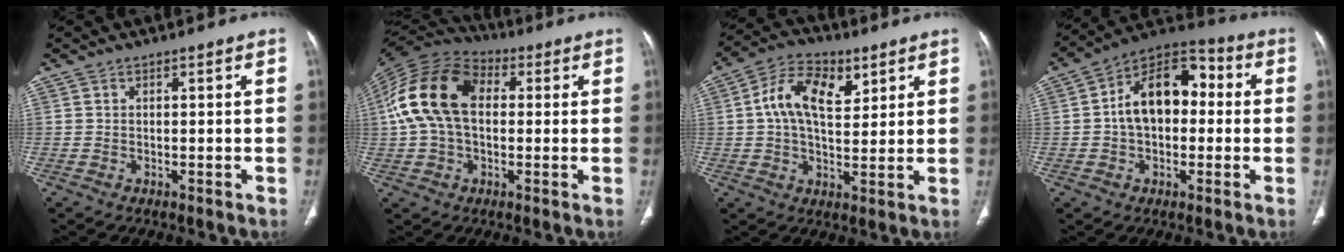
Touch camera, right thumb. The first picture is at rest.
{"total": 16.4, "force": [1.9, 10.8, 12.3], "torque": [-0.238, 0.037, 0.026]}
{"total": 11.8, "force": [3.9, 7.0, 8.7], "torque": [-0.131, 0.001, 0.061]}
{"total": 14.6, "force": [0.7, 9.6, 11.0], "torque": [-0.148, 0.041, -0.002]}